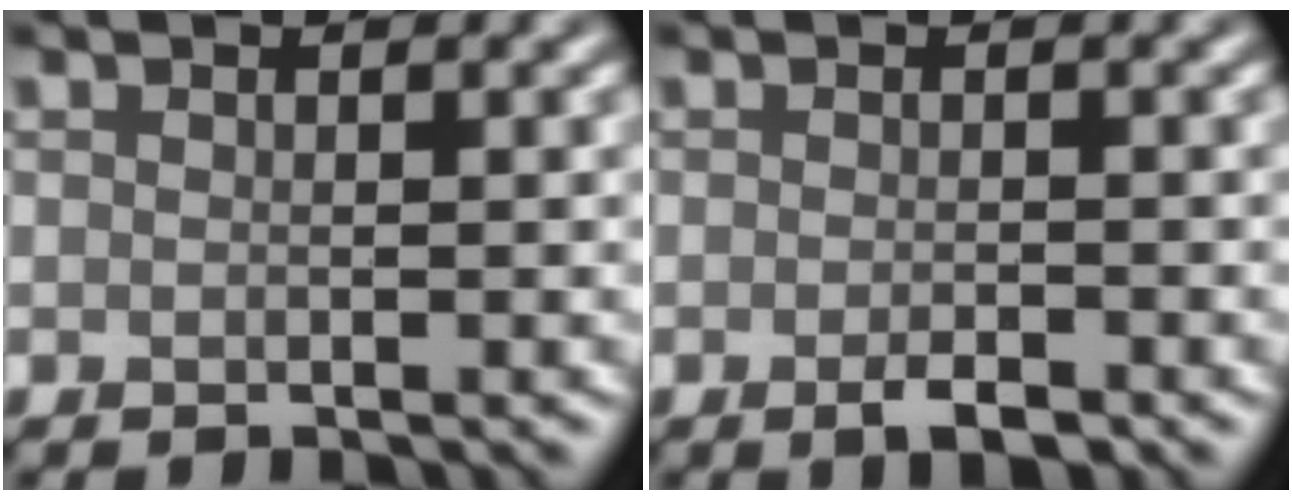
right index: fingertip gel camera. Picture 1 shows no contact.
{"total": 1.7, "force": [-0.9, 0.5, 1.2], "torque": [-0.021, -0.003, -0.015]}